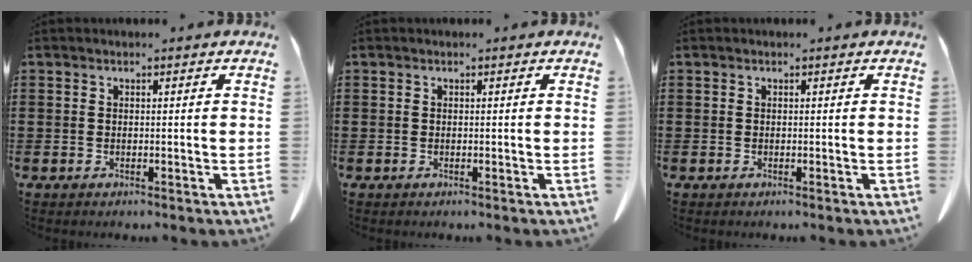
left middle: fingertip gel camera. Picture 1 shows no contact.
{"total": 0.0}
{"total": 0.0}